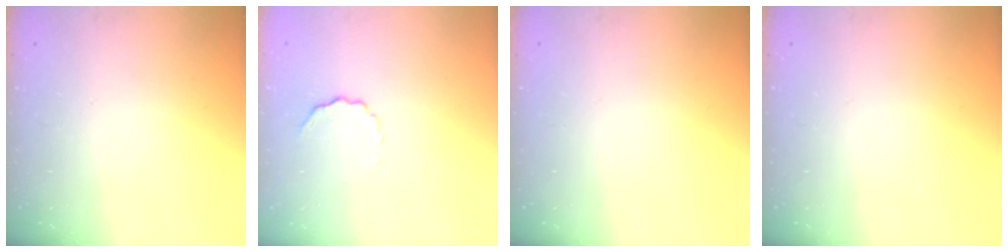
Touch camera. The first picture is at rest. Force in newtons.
{"total": 3.9, "press": 3.8, "slide": 0.7}
{"total": 0.0}
{"total": 0.0}